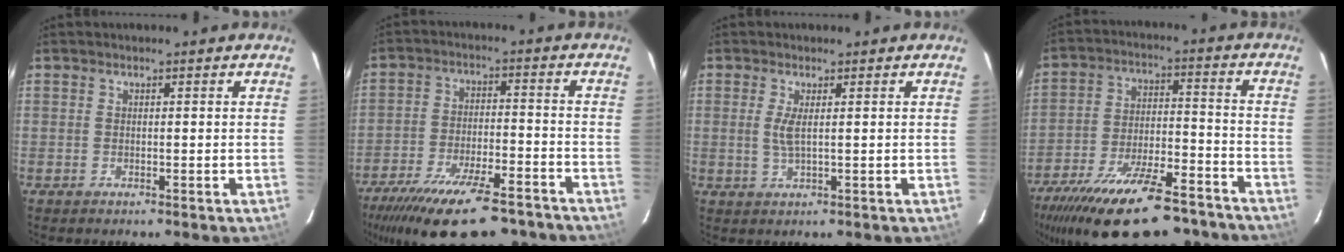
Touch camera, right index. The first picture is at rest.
{"total": 22.0, "force": [-17.2, 6.5, 12.0], "torque": [-0.231, -0.036, -0.255]}
{"total": 2.6, "force": [0.4, 0.4, 2.5], "torque": [-0.052, -0.005, 0.007]}
{"total": 25.4, "force": [-19.8, 8.1, 13.7], "torque": [-0.254, -0.030, -0.290]}